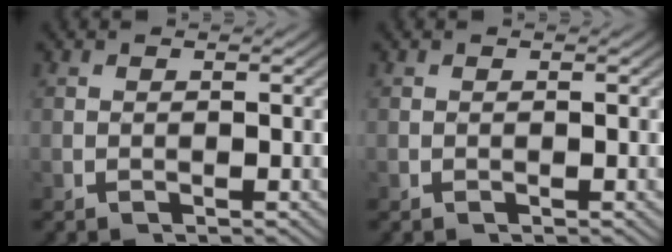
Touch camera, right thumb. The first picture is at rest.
{"total": 0.0}